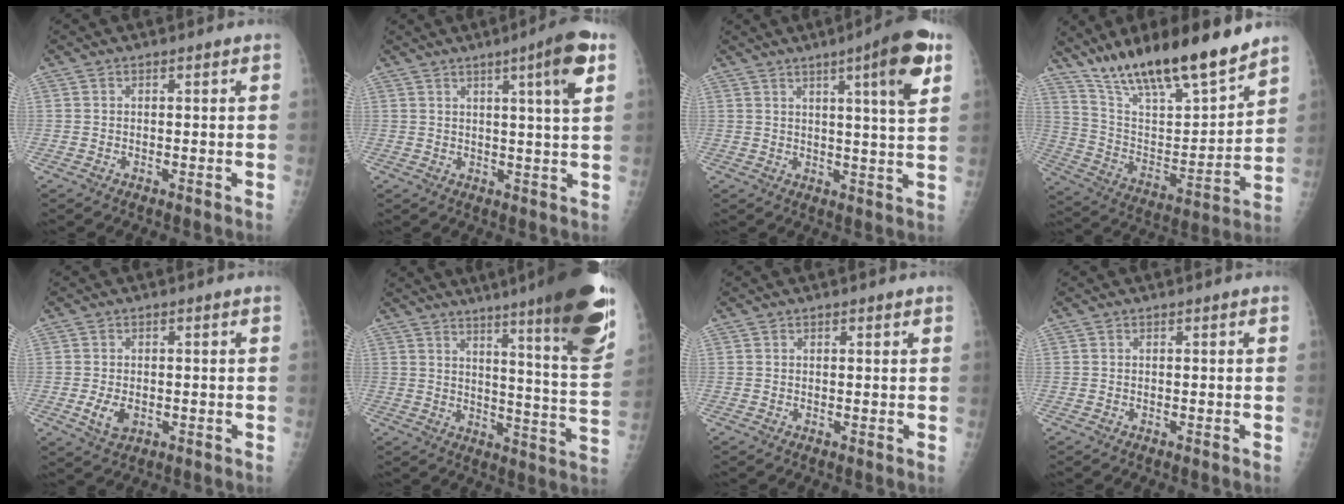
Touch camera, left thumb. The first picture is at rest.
{"total": 8.2, "force": [3.7, 0.2, 7.3], "torque": [-0.105, -0.014, 0.049]}
{"total": 11.1, "force": [5.2, 1.0, 9.8], "torque": [-0.132, -0.020, 0.068]}
{"total": 22.3, "force": [17.5, 4.8, 13.1], "torque": [-0.194, -0.082, 0.310]}
{"total": 4.1, "force": [-0.9, 2.6, 3.0], "torque": [-0.056, -0.005, -0.010]}
{"total": 23.7, "force": [14.9, 2.1, 18.3], "torque": [-0.235, -0.079, 0.201]}
{"total": 0.8, "force": [0.5, 0.3, 0.5], "torque": [-0.006, -0.001, 0.007]}
{"total": 0.0}